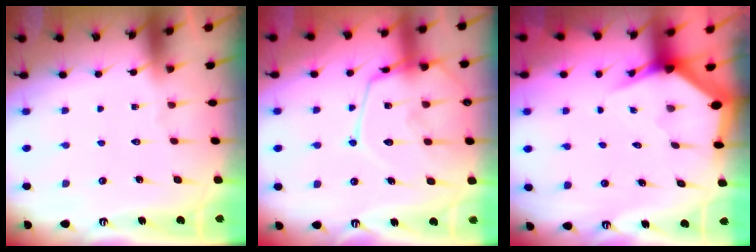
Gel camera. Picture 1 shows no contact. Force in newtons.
{"total": 16.3, "press": 16.2, "slide": 1.5}
{"total": 3.7, "press": 3.7, "slide": 0.3}